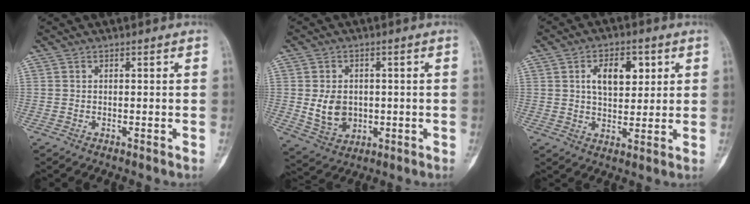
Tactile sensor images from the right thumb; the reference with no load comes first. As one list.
[{"total": 7.5, "force": [0.0, 5.9, 4.6], "torque": [-0.060, -0.007, 0.016]}, {"total": 8.7, "force": [2.8, 5.1, 6.5], "torque": [-0.076, -0.009, 0.047]}]